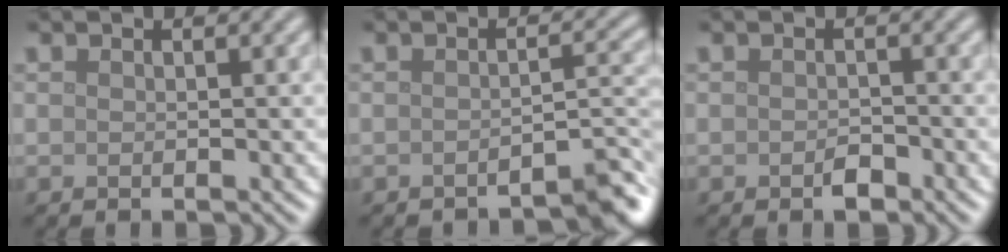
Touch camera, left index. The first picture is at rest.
{"total": 2.9, "force": [-2.4, 0.3, 1.5], "torque": [-0.015, 0.010, -0.039]}
{"total": 1.2, "force": [-0.7, 0.7, 0.7], "torque": [-0.013, -0.001, -0.012]}